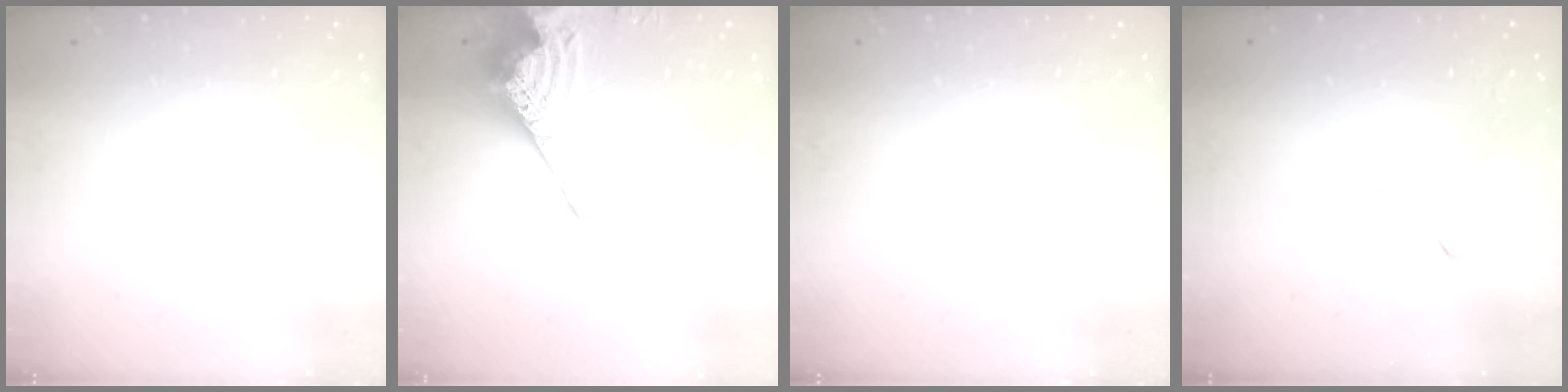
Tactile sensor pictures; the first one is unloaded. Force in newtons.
{"total": 10.8, "press": 10.7, "slide": 1.1}
{"total": 0.0}
{"total": 3.6, "press": 3.5, "slide": 0.5}